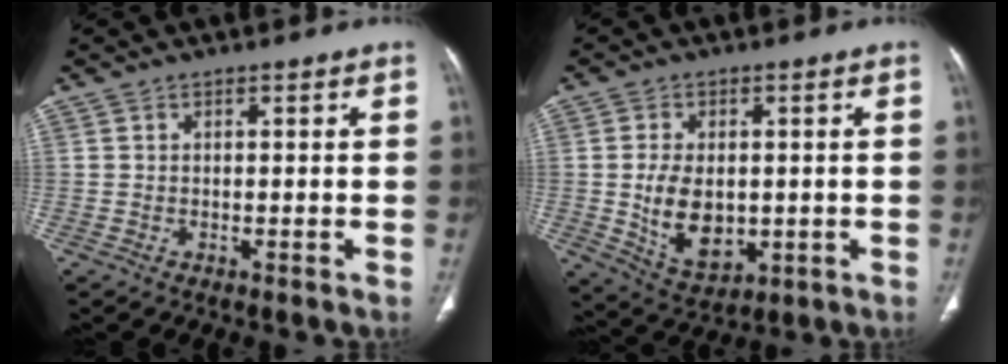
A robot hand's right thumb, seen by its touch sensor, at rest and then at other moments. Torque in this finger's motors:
{"motor_torque": [-0.57, 1.04, 0.59, 0.30, 0.29]}